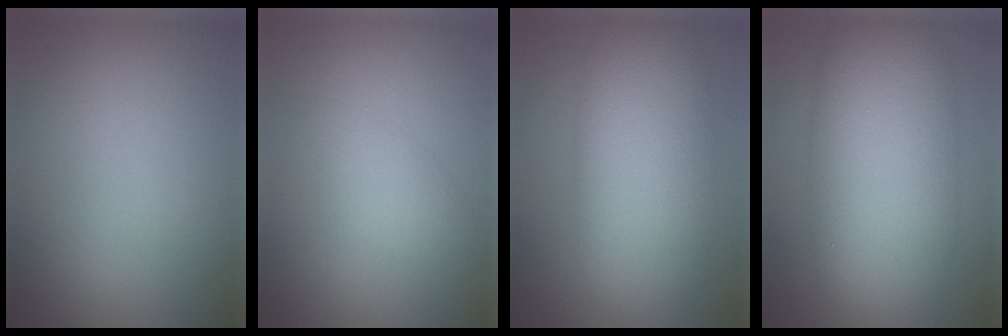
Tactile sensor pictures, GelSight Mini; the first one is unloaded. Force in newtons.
{"total": 2.4, "press": 2.4, "slide": 0.2}
{"total": 9.6, "press": 9.6, "slide": 0.7}
{"total": 12.0, "press": 12.0, "slide": 0.3}